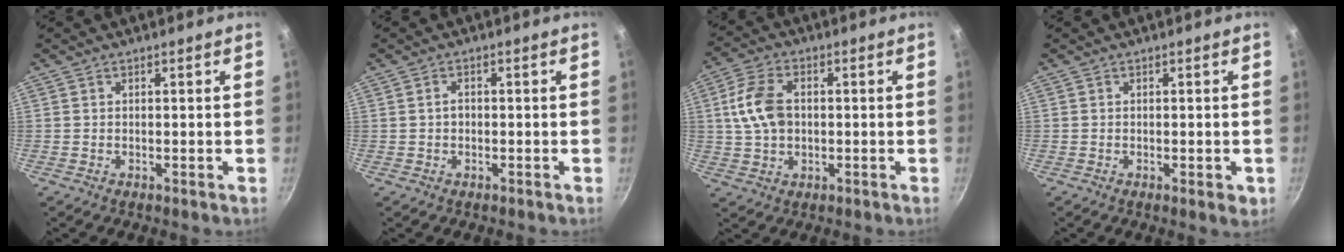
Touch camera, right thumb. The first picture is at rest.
{"total": 1.4, "force": [-0.1, 1.1, 0.9], "torque": [-0.013, 0.008, -0.003]}
{"total": 9.3, "force": [0.8, 6.4, 6.7], "torque": [-0.121, 0.014, 0.011]}
{"total": 2.6, "force": [-0.7, 1.0, 2.3], "torque": [-0.030, -0.007, -0.010]}